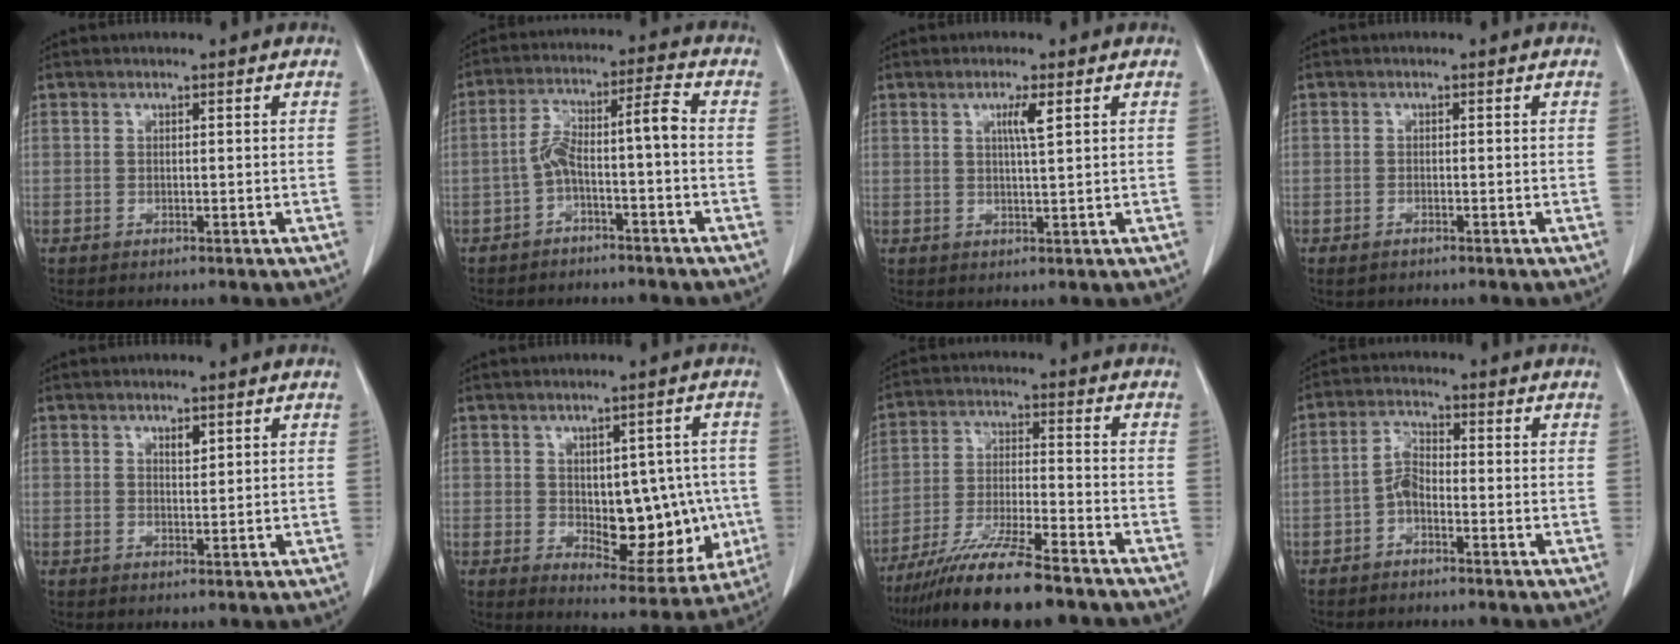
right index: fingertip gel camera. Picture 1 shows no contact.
{"total": 6.9, "force": [-2.2, 0.8, 6.6], "torque": [-0.124, 0.041, -0.038]}
{"total": 2.9, "force": [1.2, -0.2, 2.7], "torque": [-0.049, -0.003, 0.020]}
{"total": 0.9, "force": [-0.6, 0.4, 0.6], "torque": [-0.014, -0.001, -0.003]}
{"total": 1.4, "force": [0.9, 0.5, 1.0], "torque": [-0.015, -0.004, 0.015]}
{"total": 12.4, "force": [-1.0, 6.4, 10.5], "torque": [-0.122, 0.009, 0.009]}
{"total": 13.5, "force": [-10.8, 0.7, 8.0], "torque": [-0.141, -0.028, -0.185]}
{"total": 3.5, "force": [-1.5, 1.7, 2.7], "torque": [-0.054, 0.008, -0.034]}